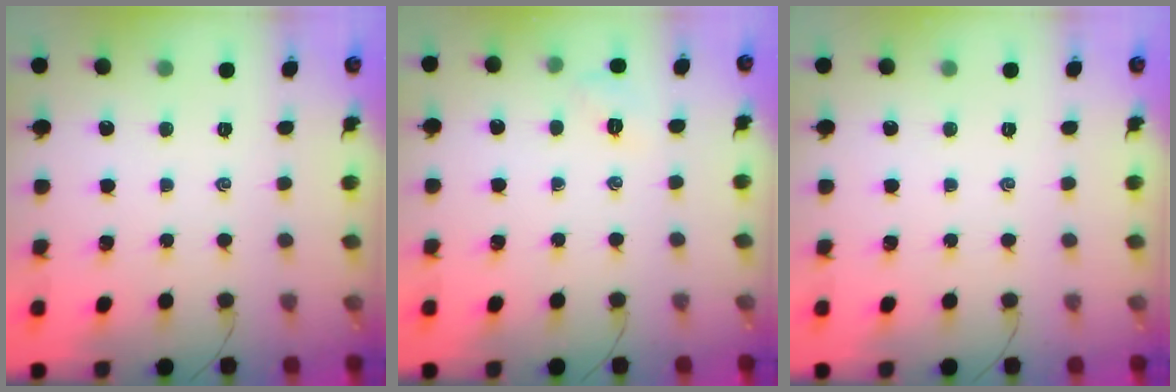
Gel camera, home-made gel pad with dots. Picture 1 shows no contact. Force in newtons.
{"total": 5.6, "press": 5.4, "slide": 1.5}
{"total": 0.0}